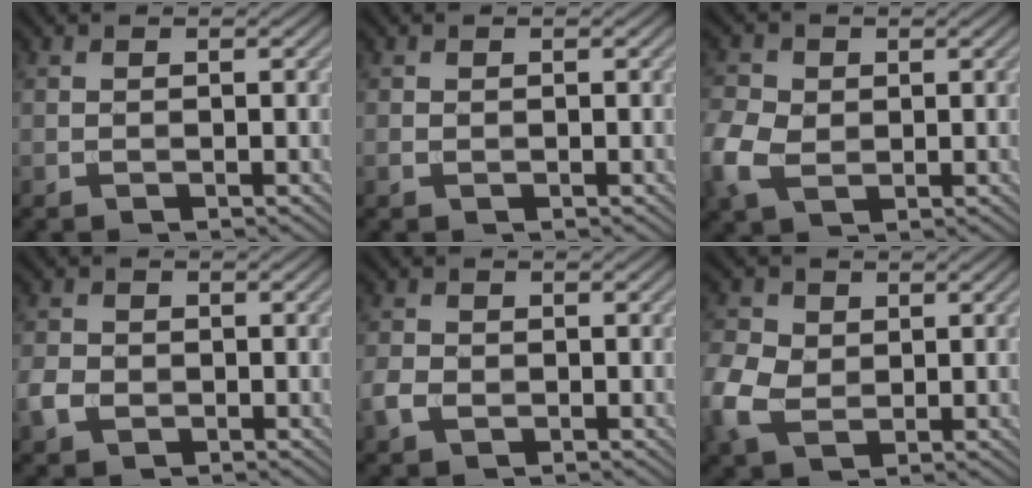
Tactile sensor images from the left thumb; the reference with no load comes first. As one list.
[{"total": 0.6, "force": [0.0, 0.5, 0.3], "torque": [-0.006, -0.002, 0.000]}, {"total": 5.6, "force": [-0.5, 4.4, 3.4], "torque": [-0.099, 0.001, -0.019]}, {"total": 3.3, "force": [-1.0, 2.7, 1.6], "torque": [-0.044, -0.004, -0.024]}, {"total": 2.7, "force": [-0.8, 2.1, 1.5], "torque": [-0.041, -0.005, -0.020]}, {"total": 6.2, "force": [-0.2, 4.9, 3.7], "torque": [-0.108, 0.002, -0.012]}]